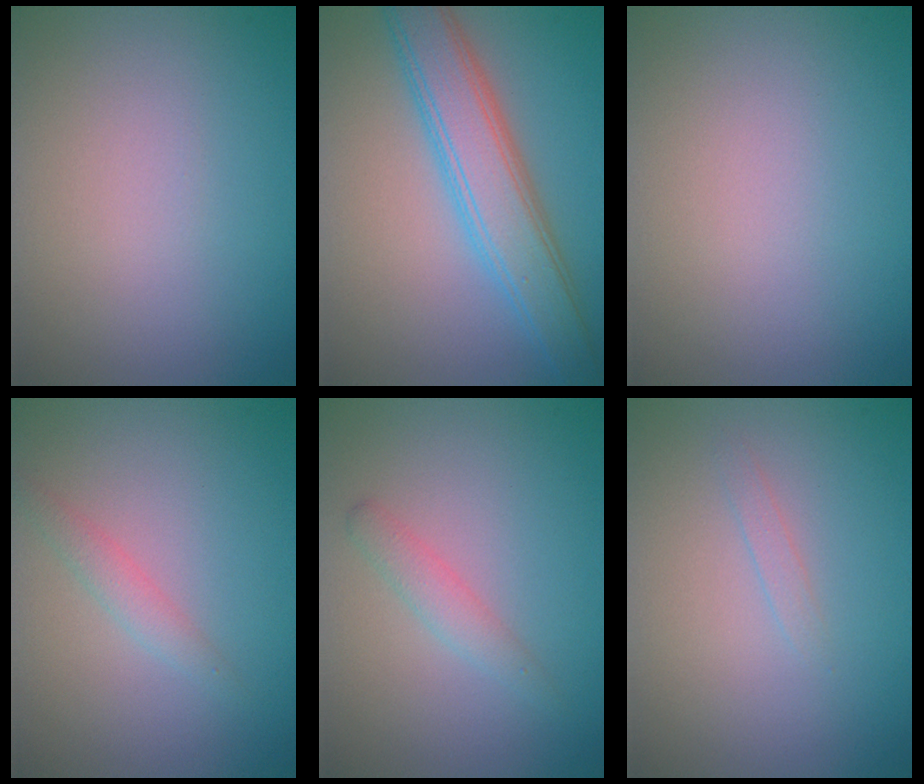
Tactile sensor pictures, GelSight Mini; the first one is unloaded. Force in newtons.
{"total": 5.7, "press": 5.7, "slide": 0.1}
{"total": 0.0}
{"total": 1.4, "press": 1.4, "slide": 0.1}
{"total": 1.6, "press": 1.6, "slide": 0.1}
{"total": 0.7, "press": 0.7, "slide": 0.0}